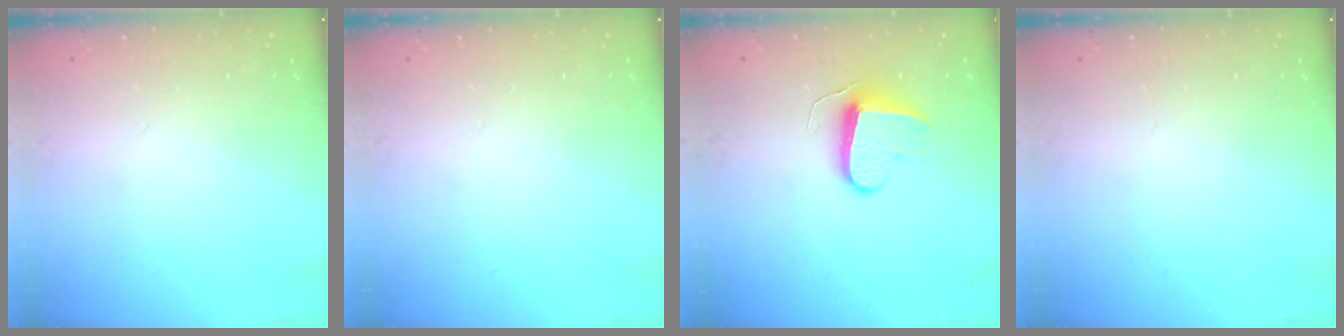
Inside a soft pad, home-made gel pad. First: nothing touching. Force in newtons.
{"total": 0.0}
{"total": 8.8, "press": 8.8, "slide": 0.2}
{"total": 0.0}